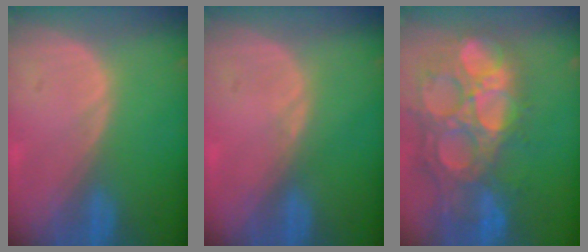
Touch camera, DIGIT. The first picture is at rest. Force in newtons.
{"total": 0.5, "press": 0.5, "slide": 0.2}
{"total": 15.4, "press": 12.8, "slide": 8.6}